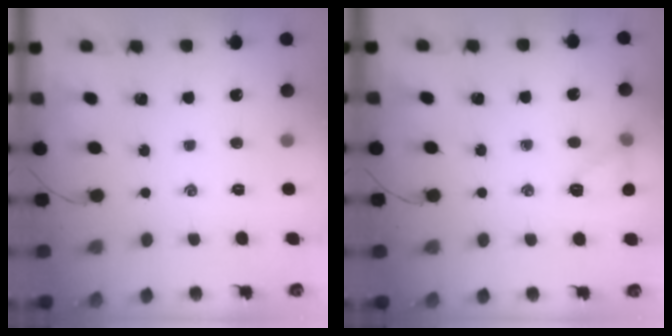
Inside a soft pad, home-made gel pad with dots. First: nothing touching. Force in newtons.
{"total": 8.2, "press": 8.0, "slide": 1.7}